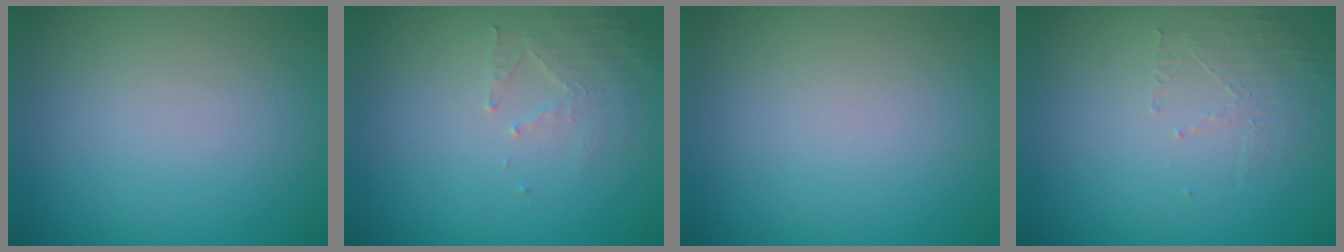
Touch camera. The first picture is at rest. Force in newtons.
{"total": 2.0, "press": 1.9, "slide": 0.3}
{"total": 0.0}
{"total": 1.5, "press": 0.5, "slide": 1.4}